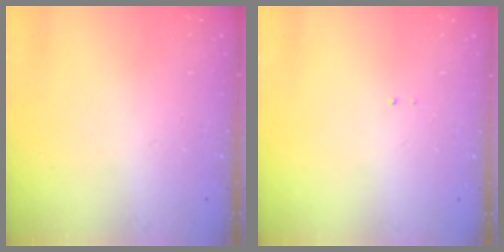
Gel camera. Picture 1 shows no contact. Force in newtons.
{"total": 0.7, "press": 0.7, "slide": 0.1}